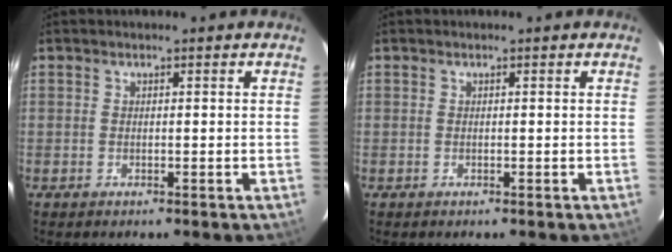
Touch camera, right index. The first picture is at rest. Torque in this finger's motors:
{"motor_torque": [0.00, 0.00, 0.00, 0.00]}